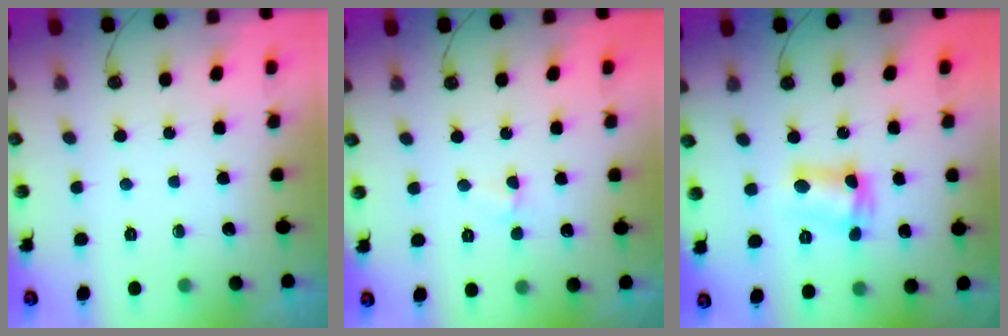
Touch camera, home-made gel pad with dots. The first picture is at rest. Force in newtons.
{"total": 3.4, "press": 3.4, "slide": 0.5}
{"total": 8.3, "press": 7.9, "slide": 2.4}